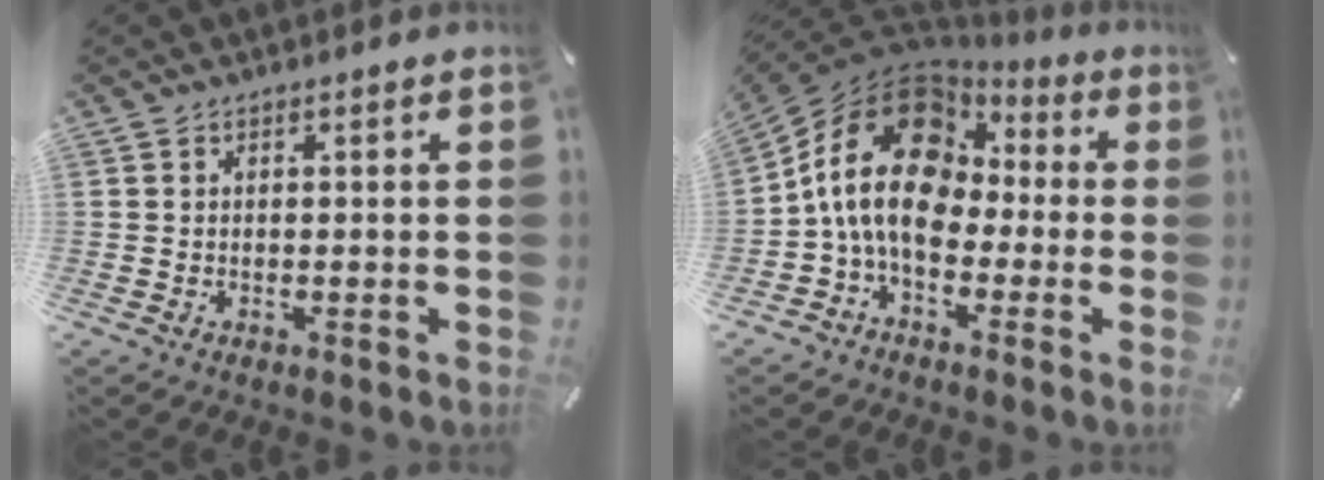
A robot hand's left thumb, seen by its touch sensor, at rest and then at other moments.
{"total": 17.0, "force": [-0.6, 12.7, 11.2], "torque": [-0.232, 0.016, -0.015]}